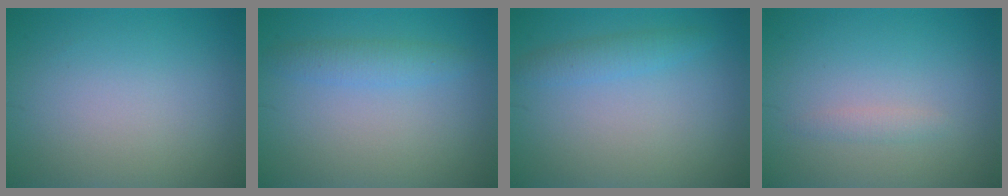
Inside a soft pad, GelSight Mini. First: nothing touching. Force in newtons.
{"total": 2.0, "press": 2.0, "slide": 0.1}
{"total": 1.7, "press": 1.7, "slide": 0.0}
{"total": 0.9, "press": 0.9, "slide": 0.1}